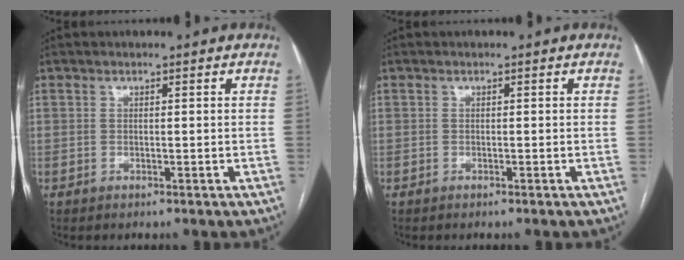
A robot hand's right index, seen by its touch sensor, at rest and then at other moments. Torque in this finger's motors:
{"motor_torque": [-0.09, 0.01, -0.07, 0.00]}